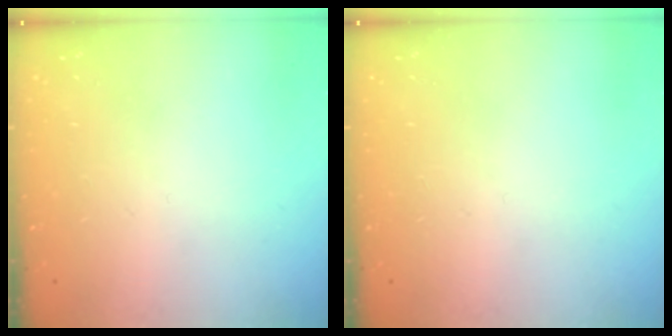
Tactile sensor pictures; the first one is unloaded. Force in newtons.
{"total": 0.0}